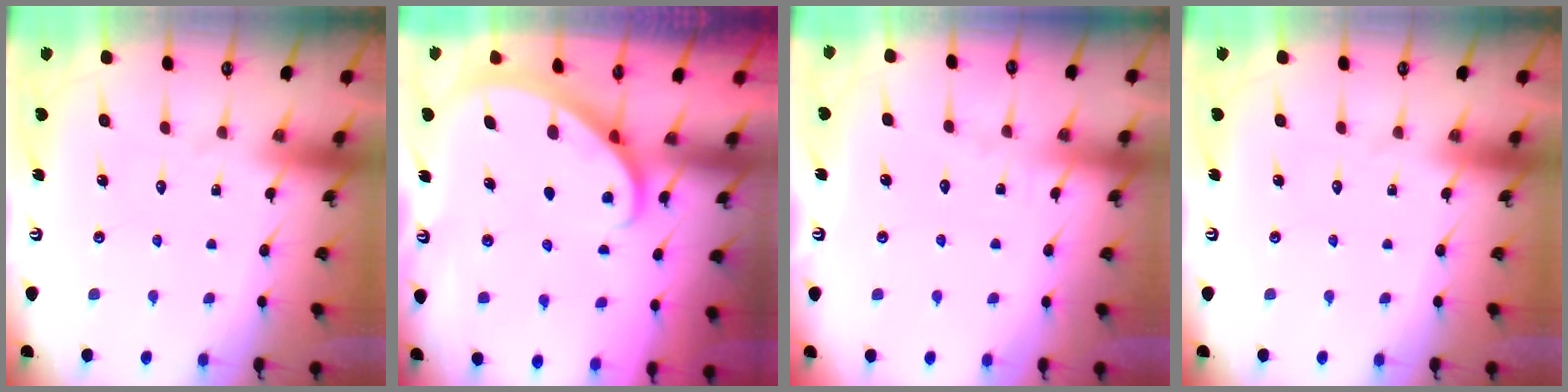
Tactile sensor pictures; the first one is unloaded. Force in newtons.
{"total": 1.8, "press": 1.8, "slide": 0.1}
{"total": 2.6, "press": 2.6, "slide": 0.3}
{"total": 0.0}